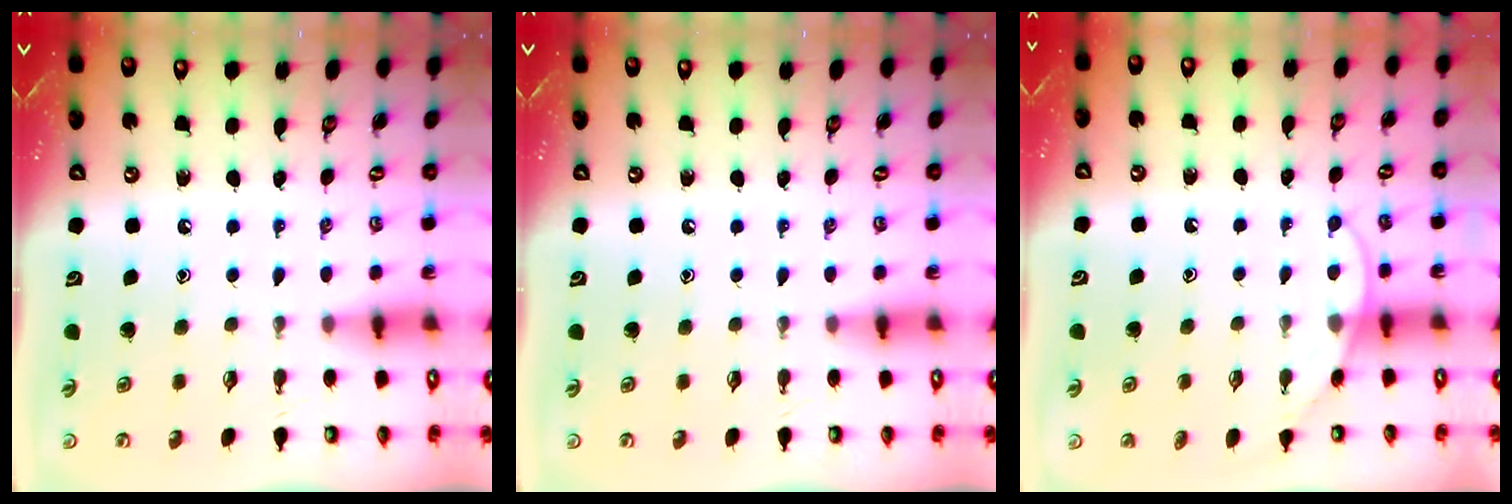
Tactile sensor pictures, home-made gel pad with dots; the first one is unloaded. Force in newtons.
{"total": 0.0}
{"total": 6.2, "press": 6.1, "slide": 0.5}